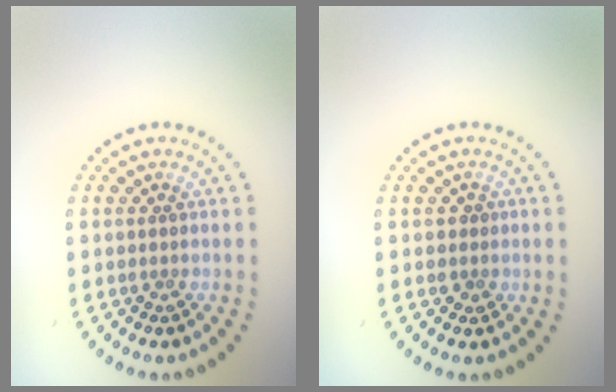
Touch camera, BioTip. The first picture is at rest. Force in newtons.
{"total": 1.1, "press": 1.0, "slide": 0.5}